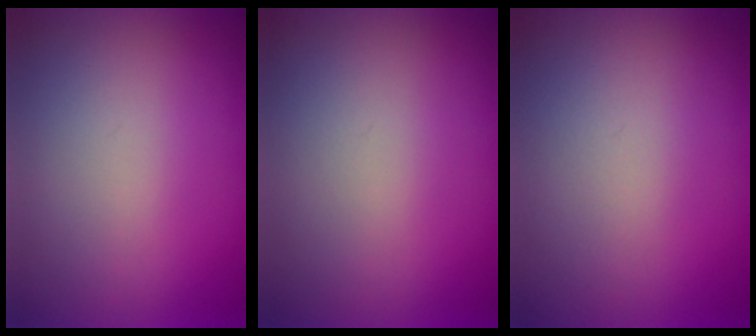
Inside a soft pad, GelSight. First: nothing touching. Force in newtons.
{"total": 1.1}
{"total": 2.2}